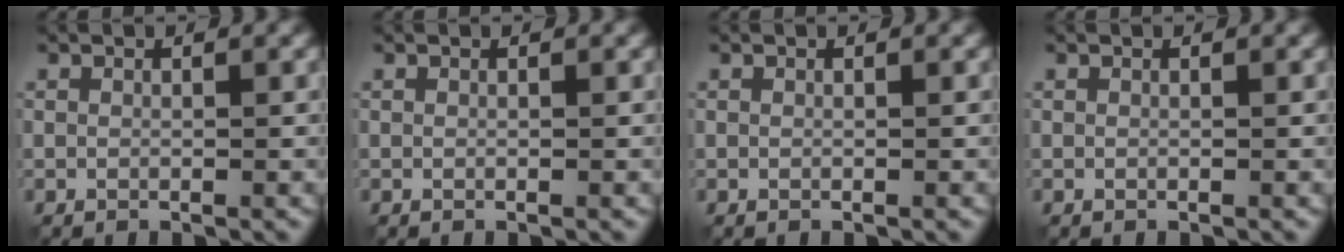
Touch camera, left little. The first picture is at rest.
{"total": 0.0}
{"total": 0.0}
{"total": 0.0}